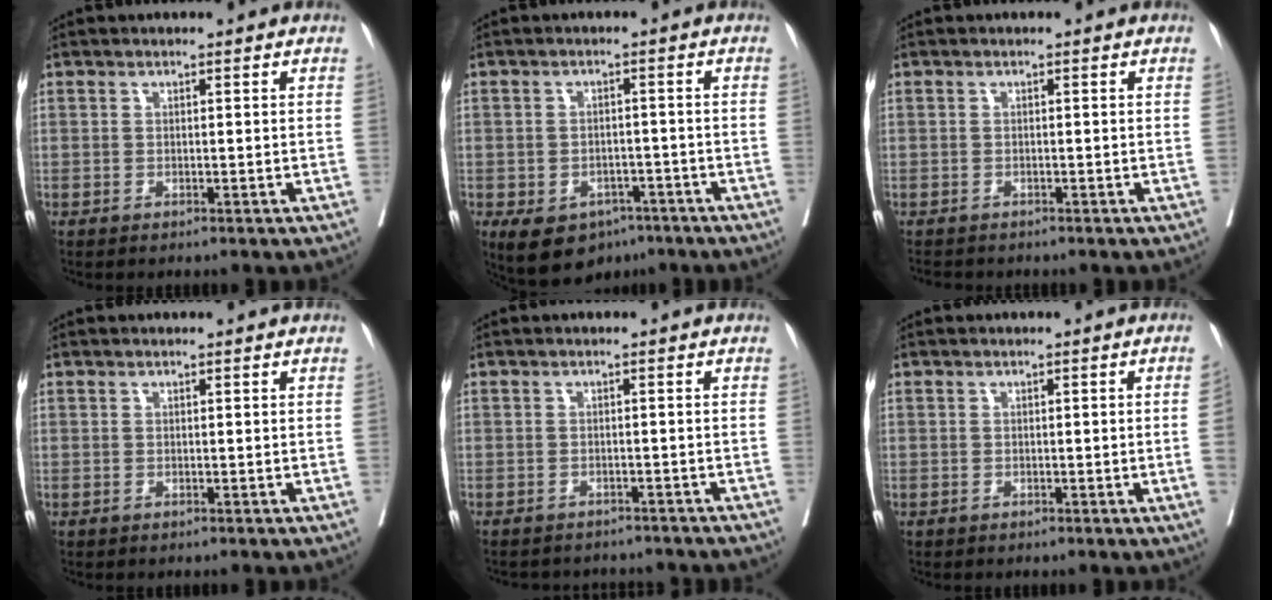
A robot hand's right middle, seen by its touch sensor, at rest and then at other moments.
{"total": 10.2, "force": [-6.1, 6.6, 4.8], "torque": [-0.090, 0.005, -0.086]}
{"total": 2.3, "force": [-2.0, 0.8, 0.5], "torque": [-0.009, -0.005, -0.032]}
{"total": 0.0}
{"total": 9.4, "force": [-8.6, 2.7, 2.4], "torque": [-0.040, 0.001, -0.092]}
{"total": 1.9, "force": [-0.1, 0.0, 1.9], "torque": [-0.030, 0.006, 0.004]}